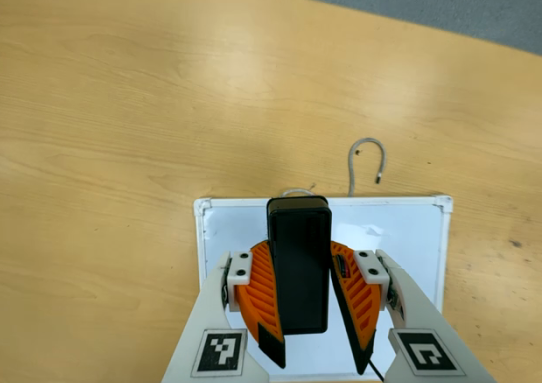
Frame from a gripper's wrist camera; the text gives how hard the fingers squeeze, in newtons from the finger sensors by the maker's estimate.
{"total": 8.5, "left": 8.7, "right": 8.2}